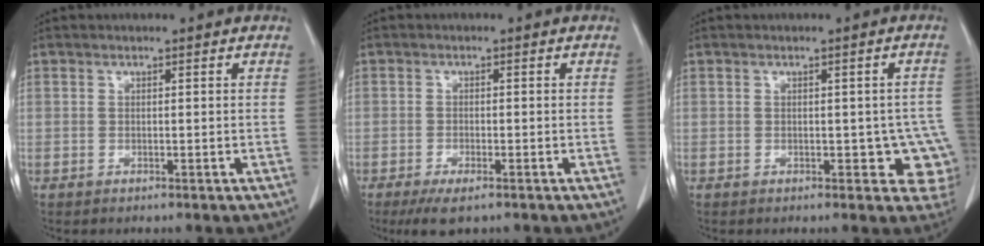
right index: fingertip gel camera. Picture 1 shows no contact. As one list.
[{"total": 4.4, "force": [-3.0, 1.2, 3.0], "torque": [-0.056, -0.009, -0.046]}, {"total": 5.3, "force": [-1.0, 3.0, 4.2], "torque": [-0.018, 0.014, -0.007]}]